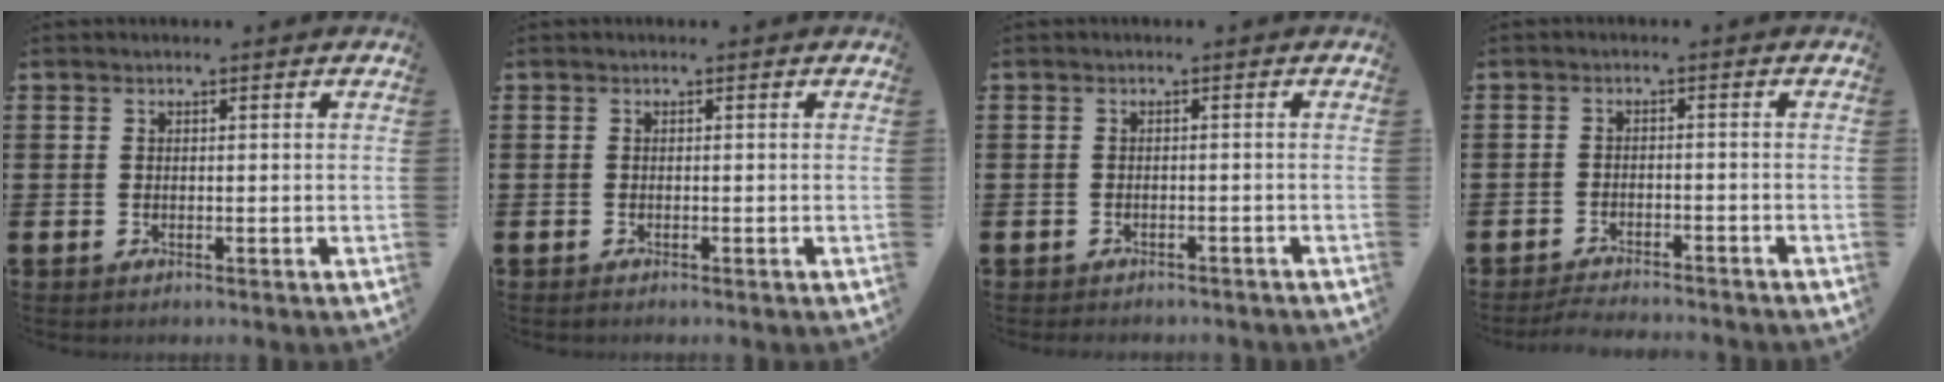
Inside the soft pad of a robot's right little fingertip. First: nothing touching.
{"total": 0.0}
{"total": 0.9, "force": [-0.9, 0.1, 0.0], "torque": [-0.003, 0.000, -0.020]}
{"total": 2.2, "force": [-2.2, 0.0, 0.2], "torque": [-0.006, 0.004, -0.046]}